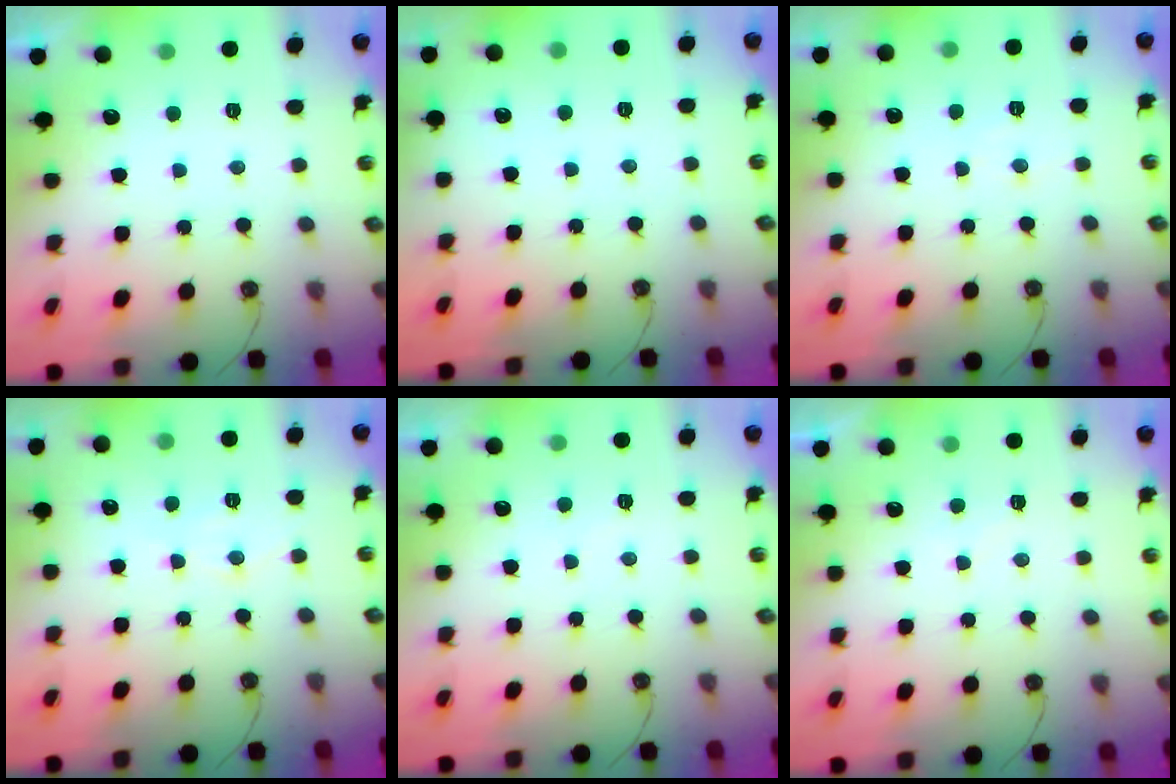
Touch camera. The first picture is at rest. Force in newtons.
{"total": 2.2, "press": 2.1, "slide": 0.3}
{"total": 4.6, "press": 4.6, "slide": 0.7}
{"total": 5.7, "press": 5.7, "slide": 0.9}
{"total": 3.6, "press": 3.6, "slide": 0.5}
{"total": 4.4, "press": 4.4, "slide": 0.6}